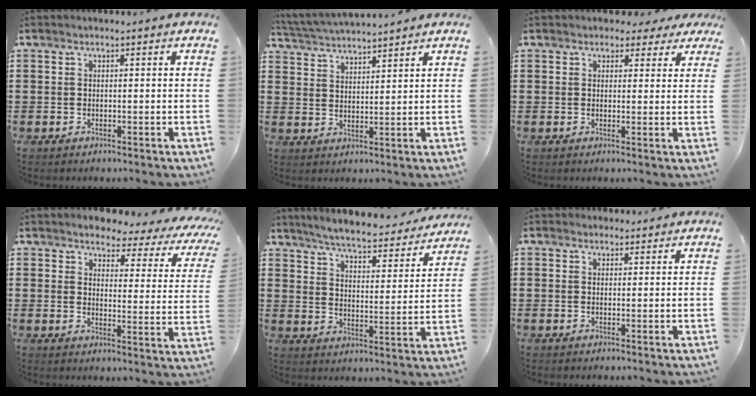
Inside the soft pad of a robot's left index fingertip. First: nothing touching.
{"total": 3.7, "force": [3.7, -0.3, 0.2], "torque": [-0.020, -0.019, 0.063]}
{"total": 2.6, "force": [2.1, 1.5, 0.5], "torque": [-0.012, 0.004, 0.036]}
{"total": 3.2, "force": [2.8, 0.9, 1.3], "torque": [-0.038, -0.021, 0.036]}
{"total": 5.2, "force": [4.9, 0.0, 1.7], "torque": [-0.058, -0.037, 0.078]}
{"total": 1.9, "force": [1.6, 0.9, -0.1], "torque": [-0.003, 0.005, 0.032]}